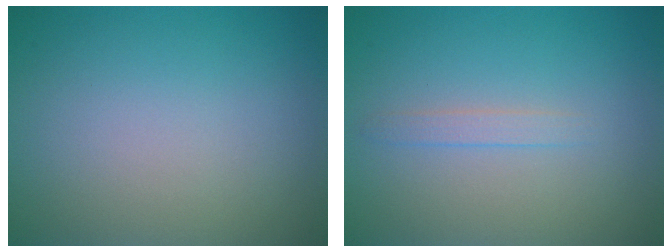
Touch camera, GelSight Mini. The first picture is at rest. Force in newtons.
{"total": 1.1, "press": 1.0, "slide": 0.1}